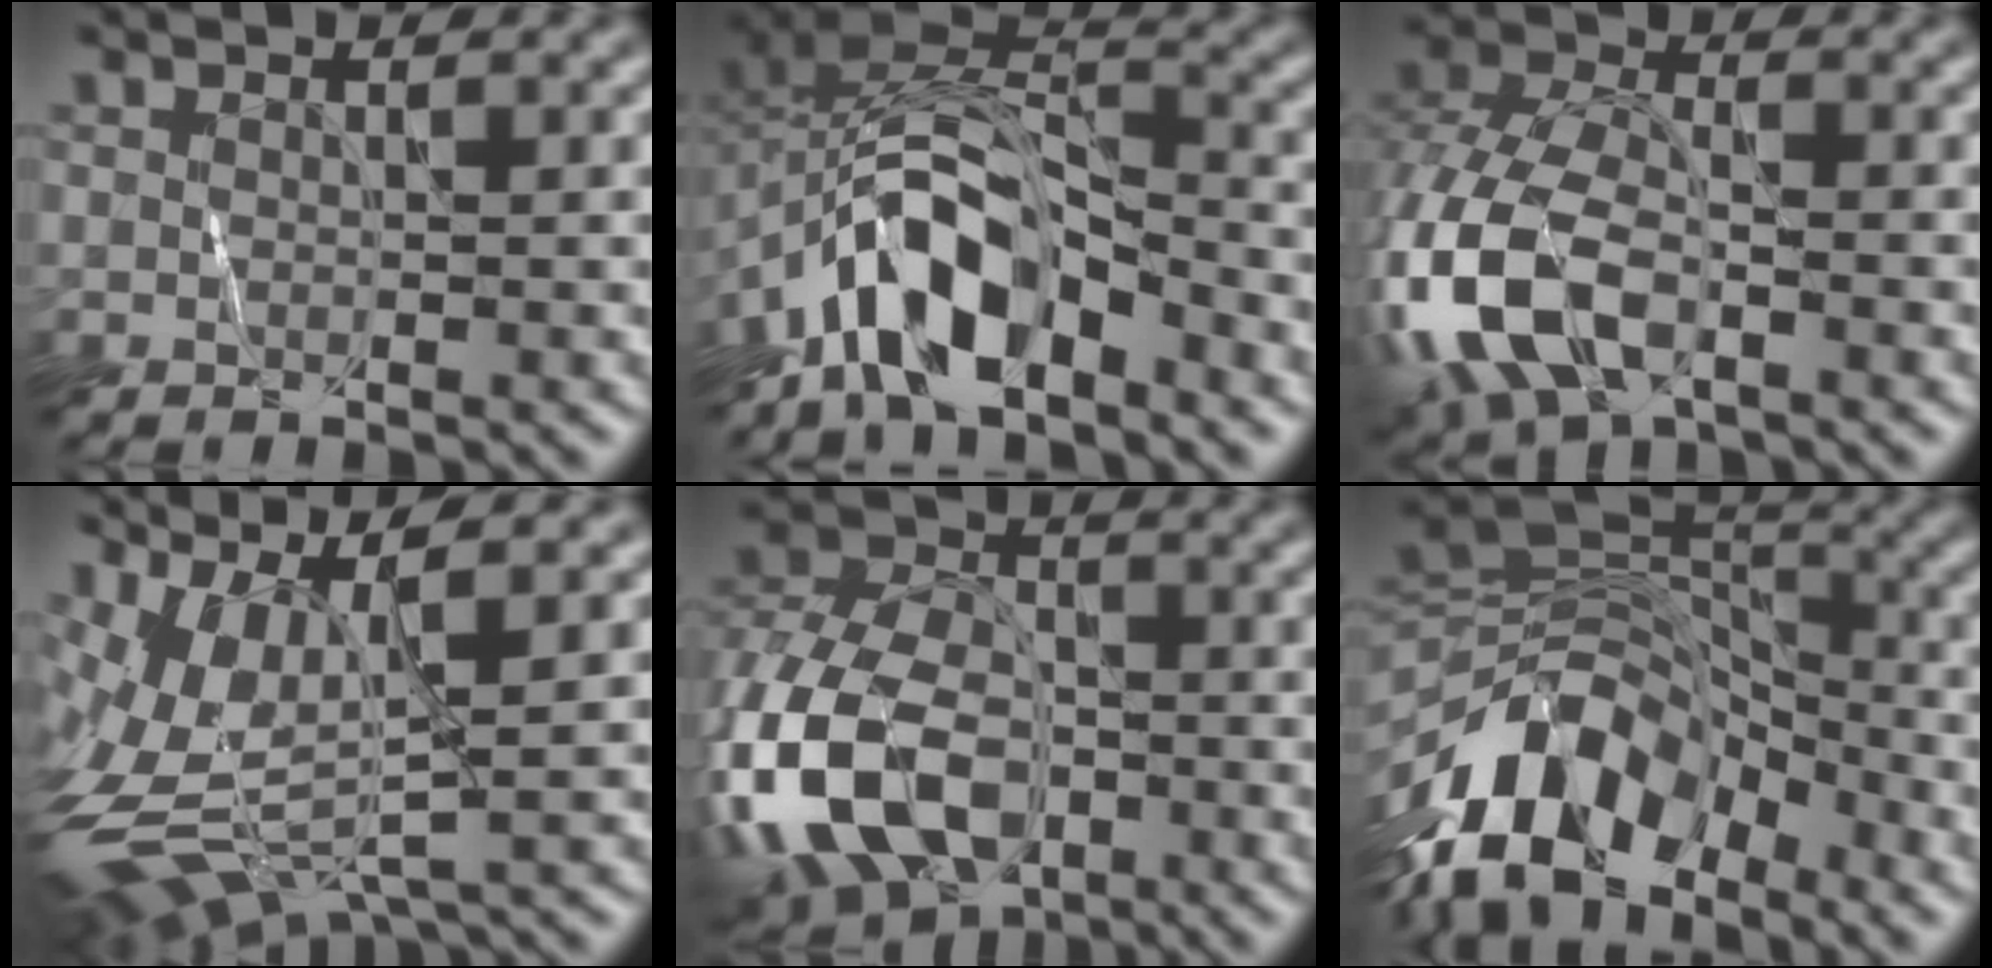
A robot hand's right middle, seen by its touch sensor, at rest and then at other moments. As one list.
[{"total": 9.1, "force": [-4.8, 4.1, 6.5], "torque": [-0.112, 0.015, -0.094]}, {"total": 11.0, "force": [-4.0, 6.4, 8.0], "torque": [-0.196, -0.008, -0.085]}, {"total": 8.6, "force": [0.2, 3.7, 7.8], "torque": [-0.181, -0.012, 0.011]}, {"total": 14.9, "force": [-6.1, 9.5, 9.8], "torque": [-0.215, -0.014, -0.124]}, {"total": 11.7, "force": [-6.7, 6.3, 7.2], "torque": [-0.128, 0.009, -0.134]}]